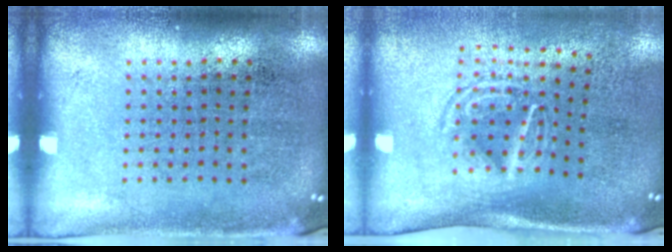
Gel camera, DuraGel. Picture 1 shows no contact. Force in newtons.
{"total": 1.6, "press": 1.2, "slide": 1.1}